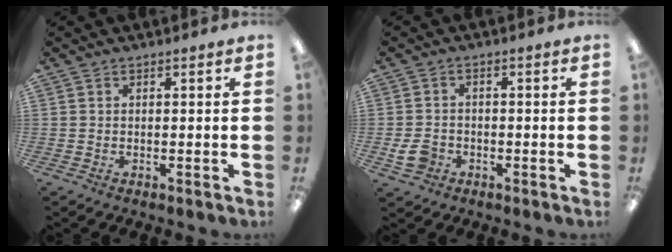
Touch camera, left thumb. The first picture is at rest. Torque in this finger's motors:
{"motor_torque": [-0.19, 0.91, 0.22, -0.22, 0.01]}